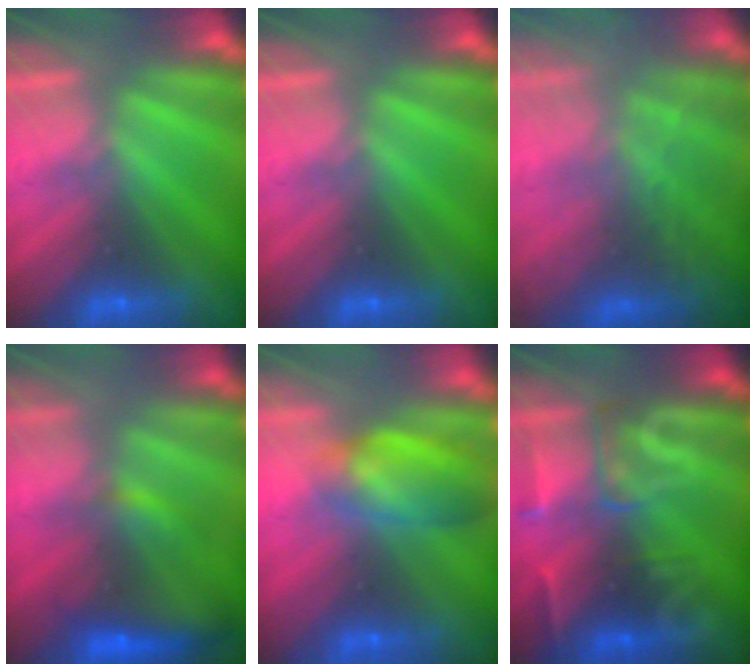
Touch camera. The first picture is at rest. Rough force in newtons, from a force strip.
{"total": 0.0}
{"total": 8.3}
{"total": 8.9}
{"total": 7.3}
{"total": 2.9}